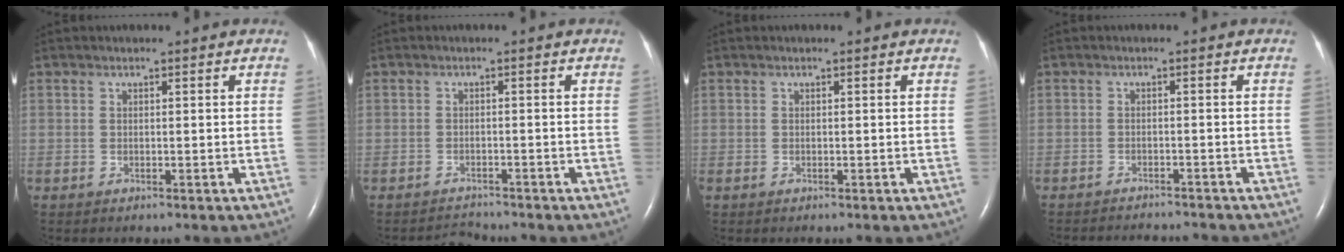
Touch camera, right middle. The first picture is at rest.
{"total": 1.9, "force": [-1.7, 0.1, -0.8], "torque": [0.010, -0.012, -0.028]}
{"total": 0.0}
{"total": 7.4, "force": [-7.2, 0.8, 1.5], "torque": [-0.020, -0.007, -0.095]}